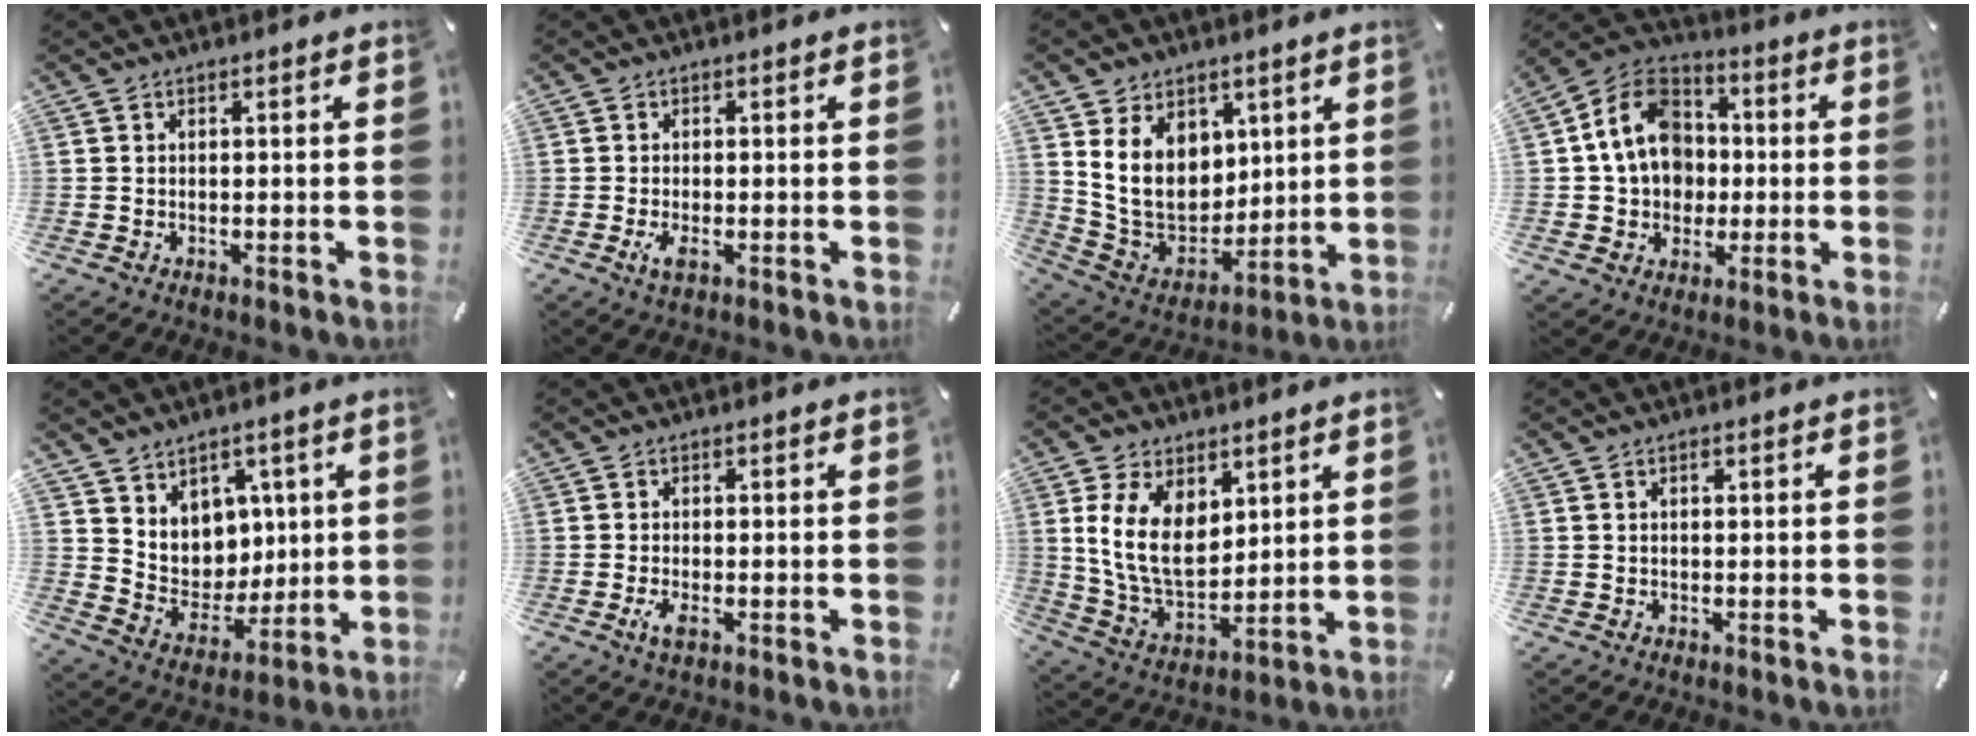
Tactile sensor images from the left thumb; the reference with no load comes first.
{"total": 2.6, "force": [-0.7, 0.8, 2.3], "torque": [-0.052, -0.005, -0.015]}
{"total": 14.0, "force": [5.0, 11.3, 6.6], "torque": [-0.142, -0.033, 0.098]}
{"total": 14.4, "force": [-0.5, 12.7, 6.8], "torque": [-0.145, 0.016, -0.010]}
{"total": 8.5, "force": [4.4, 7.3, 0.2], "torque": [-0.023, -0.054, 0.092]}
{"total": 2.5, "force": [-0.8, 0.7, 2.3], "torque": [-0.052, -0.006, -0.017]}
{"total": 13.5, "force": [4.3, 9.3, 8.8], "torque": [-0.195, -0.016, 0.076]}
{"total": 0.7, "force": [0.2, 0.4, 0.5], "torque": [-0.009, 0.002, 0.004]}